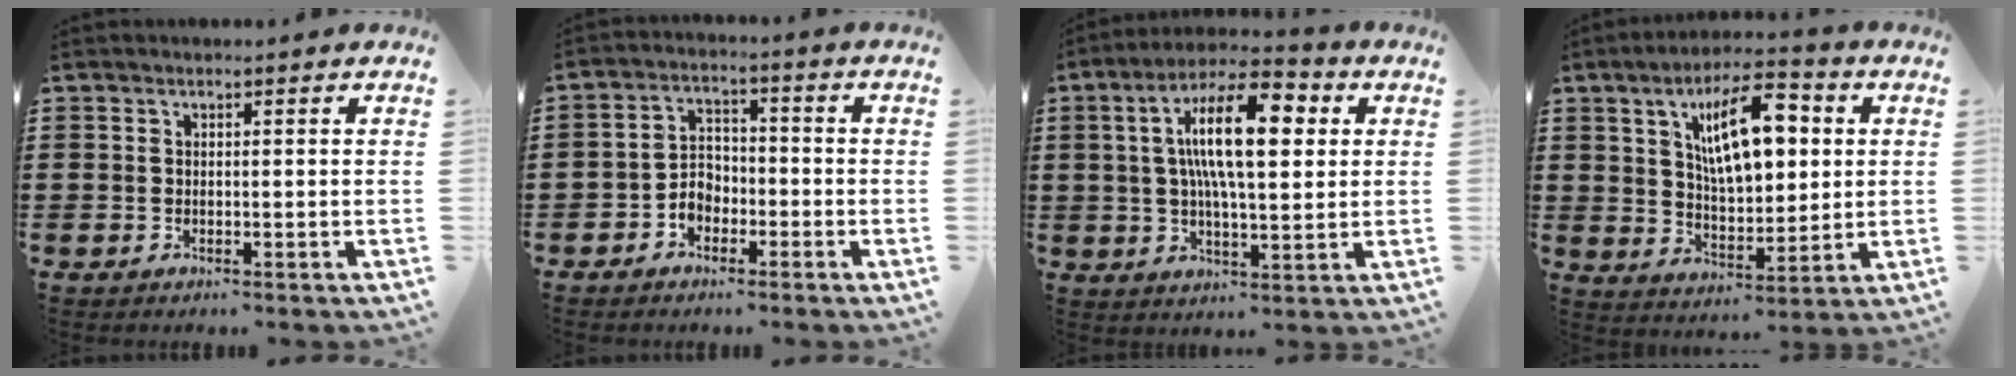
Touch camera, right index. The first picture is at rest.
{"total": 3.7, "force": [-2.0, 2.7, 1.5], "torque": [-0.035, 0.010, -0.042]}
{"total": 14.5, "force": [3.5, 5.3, 13.0], "torque": [-0.246, 0.013, 0.053]}
{"total": 12.3, "force": [3.9, 5.2, 10.5], "torque": [-0.174, 0.006, 0.063]}